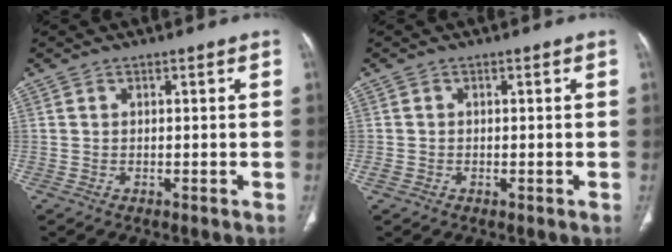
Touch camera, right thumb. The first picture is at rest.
{"total": 1.0, "force": [-0.4, 0.8, 0.5], "torque": [-0.013, 0.002, -0.006]}